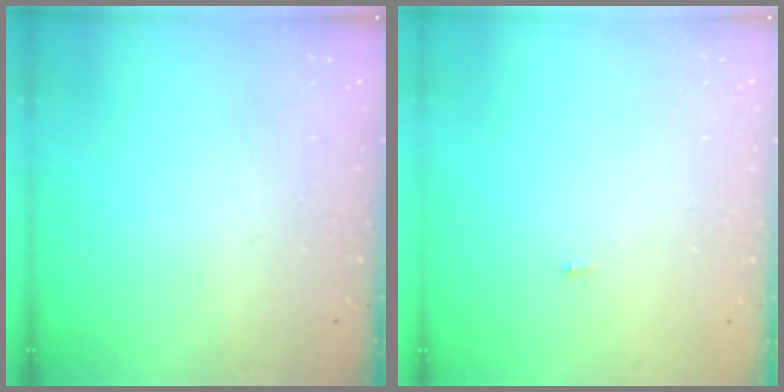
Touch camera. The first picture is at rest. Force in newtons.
{"total": 6.1, "press": 1.7, "slide": 5.9}